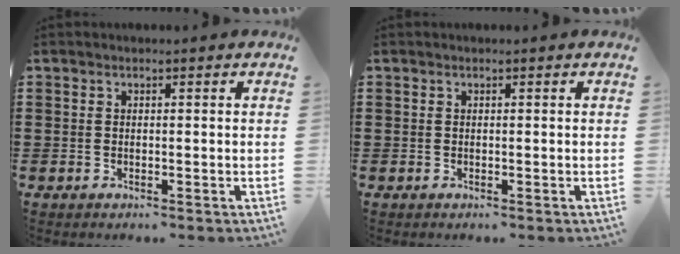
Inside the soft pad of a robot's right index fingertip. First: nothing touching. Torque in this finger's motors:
{"motor_torque": [-0.69, 1.45, 0.00, 0.01]}